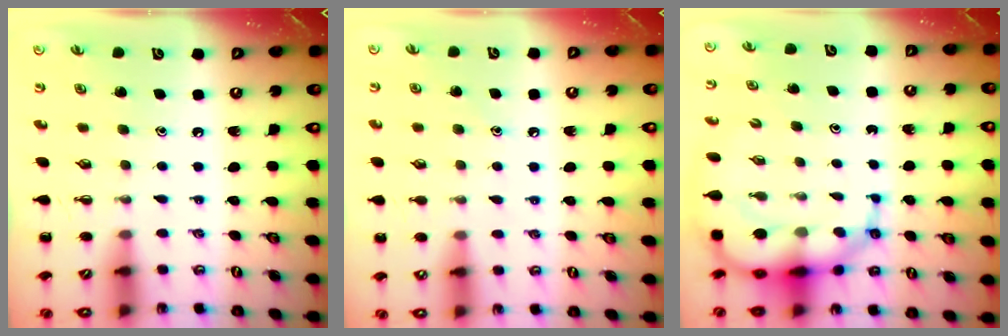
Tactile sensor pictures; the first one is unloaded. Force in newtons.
{"total": 7.3, "press": 6.9, "slide": 2.4}
{"total": 12.1, "press": 11.7, "slide": 3.3}